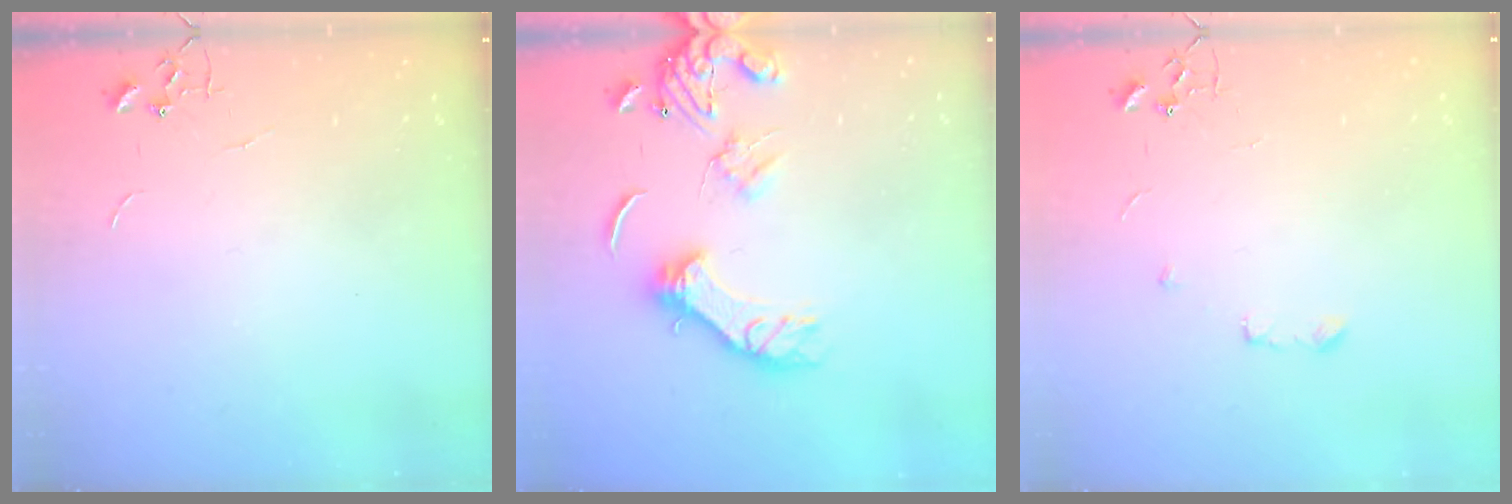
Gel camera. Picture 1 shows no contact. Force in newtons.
{"total": 13.2, "press": 13.1, "slide": 1.7}
{"total": 4.7, "press": 4.7, "slide": 0.7}